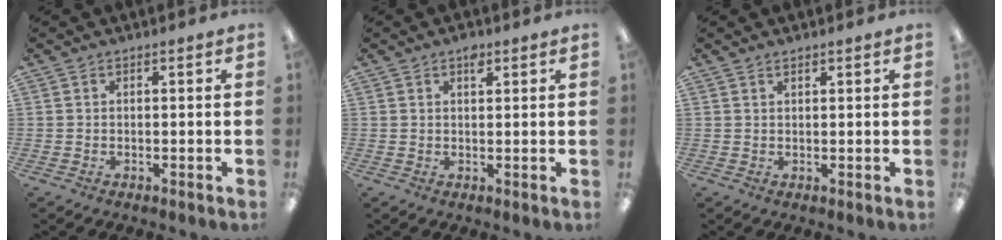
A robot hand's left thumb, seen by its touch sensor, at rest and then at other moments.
{"total": 2.5, "force": [1.6, 1.2, 1.5], "torque": [-0.009, -0.009, 0.024]}
{"total": 1.0, "force": [1.0, 0.2, 0.3], "torque": [-0.006, -0.001, 0.018]}